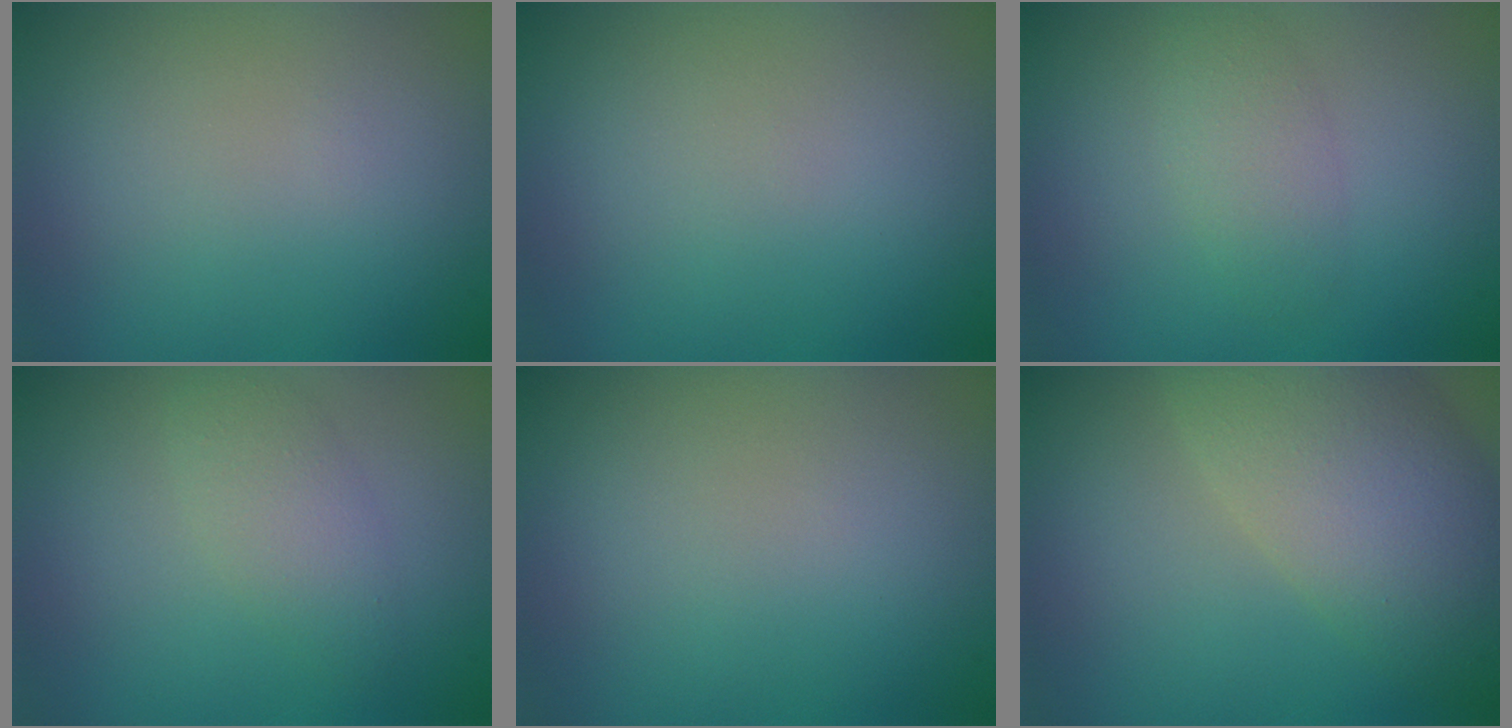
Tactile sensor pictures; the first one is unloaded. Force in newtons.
{"total": 0.0}
{"total": 2.2, "press": 2.2, "slide": 0.1}
{"total": 2.7, "press": 2.7, "slide": 0.2}
{"total": 0.0}
{"total": 7.7, "press": 7.7, "slide": 0.3}